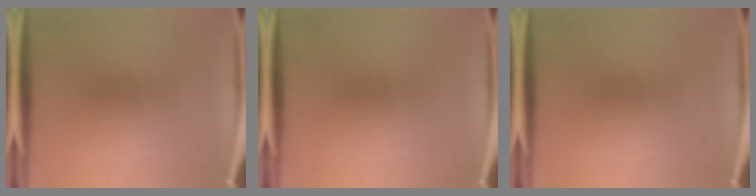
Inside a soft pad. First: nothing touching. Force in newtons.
{"total": 0.0}
{"total": 0.0}